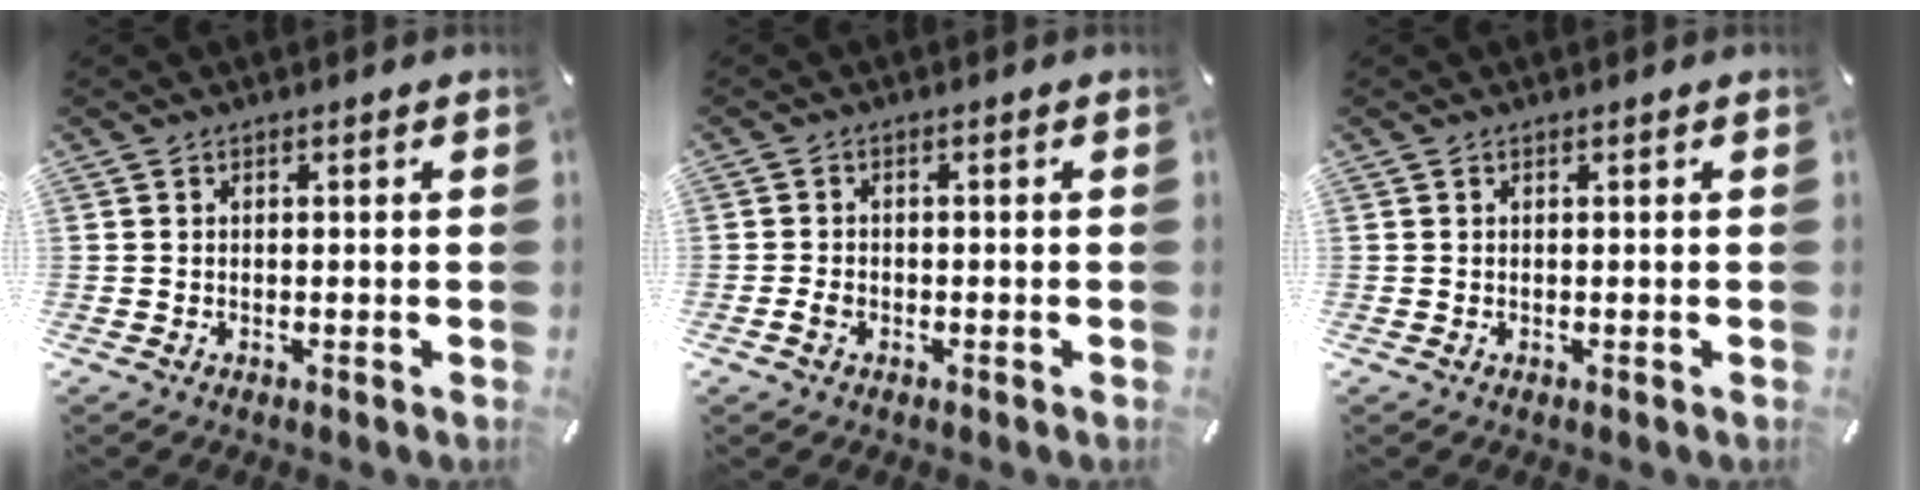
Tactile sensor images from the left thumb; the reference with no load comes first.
{"total": 2.0, "force": [-0.8, 1.4, 1.2], "torque": [-0.022, 0.003, -0.015]}
{"total": 0.0}